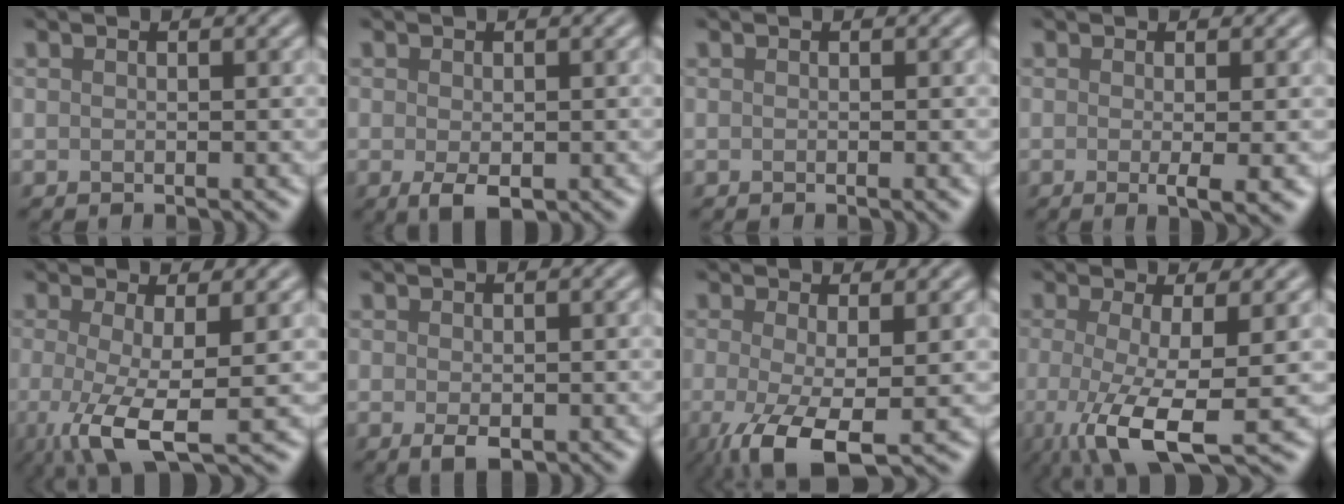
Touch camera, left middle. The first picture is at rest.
{"total": 1.6, "force": [-1.0, 0.4, 1.1], "torque": [-0.033, -0.001, -0.002]}
{"total": 0.8, "force": [-0.3, 0.2, 0.7], "torque": [-0.010, 0.007, 0.001]}
{"total": 2.7, "force": [-0.7, 0.3, 2.6], "torque": [-0.038, 0.004, 0.000]}
{"total": 5.6, "force": [-1.6, 1.1, 5.3], "torque": [-0.099, -0.008, -0.019]}
{"total": 1.3, "force": [-1.0, 0.3, 0.8], "torque": [-0.025, 0.000, -0.003]}
{"total": 5.5, "force": [-2.4, 1.2, 4.9], "torque": [-0.104, -0.012, -0.029]}
{"total": 7.0, "force": [-2.2, 1.5, 6.5], "torque": [-0.121, -0.013, -0.028]}